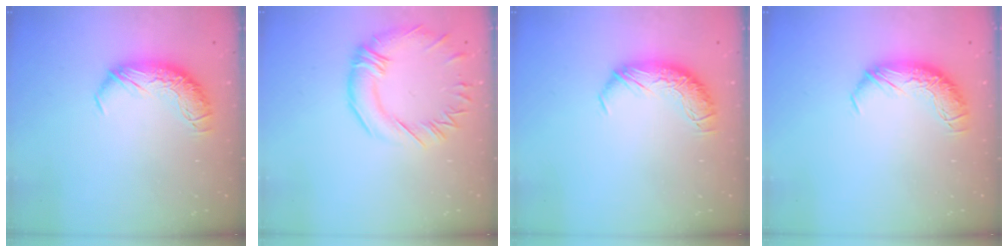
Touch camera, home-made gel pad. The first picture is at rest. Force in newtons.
{"total": 3.6, "press": 3.2, "slide": 1.6}
{"total": 0.0}
{"total": 0.0}